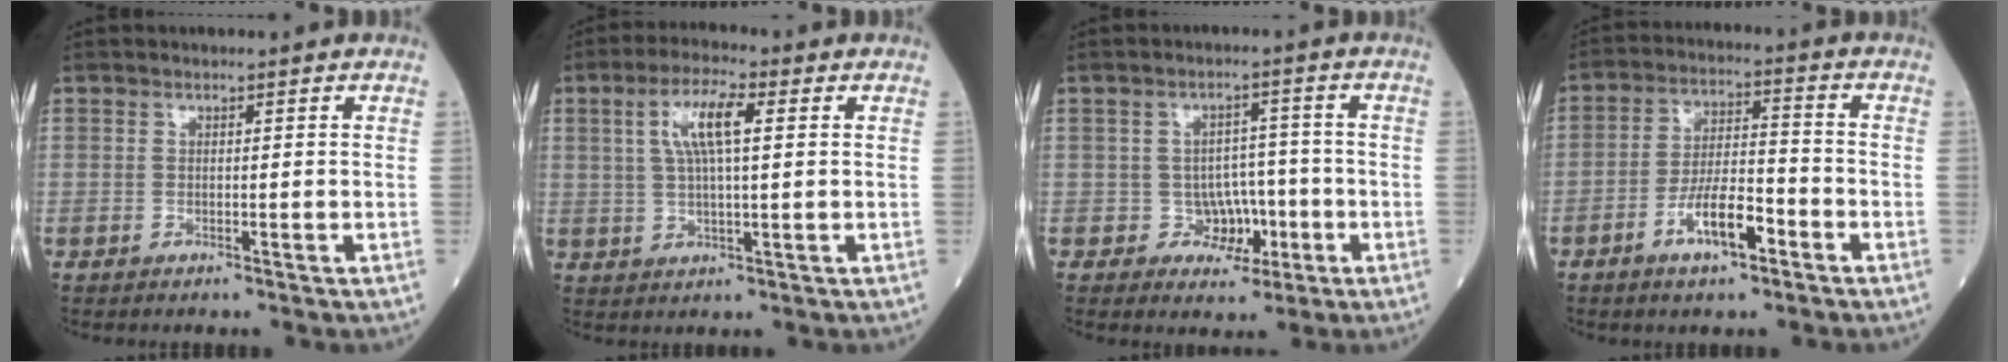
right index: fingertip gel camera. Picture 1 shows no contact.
{"total": 7.4, "force": [2.1, 1.5, 6.9], "torque": [-0.138, 0.013, 0.039]}
{"total": 4.7, "force": [-1.4, 4.2, 1.6], "torque": [-0.005, 0.012, -0.015]}
{"total": 8.2, "force": [-4.2, 2.3, 6.7], "torque": [-0.128, 0.006, -0.075]}